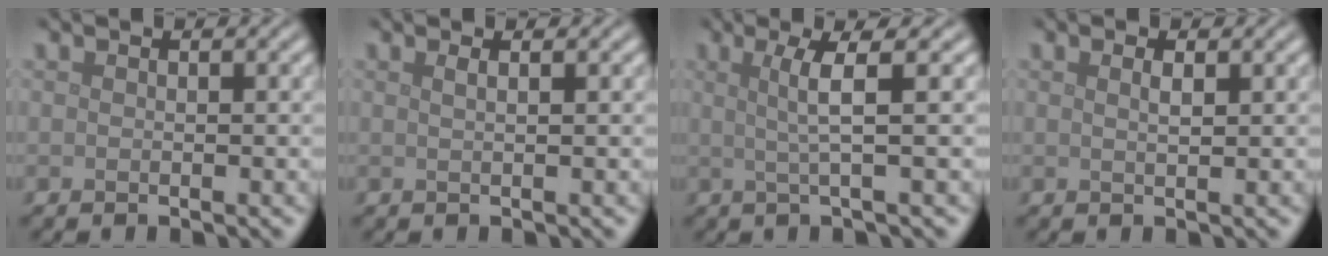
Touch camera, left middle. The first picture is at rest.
{"total": 1.3, "force": [0.6, 0.6, 1.1], "torque": [-0.007, 0.001, 0.000]}
{"total": 3.2, "force": [0.7, 0.5, 3.1], "torque": [-0.058, 0.001, 0.012]}
{"total": 0.9, "force": [0.5, 0.3, 0.7], "torque": [-0.012, -0.001, 0.008]}